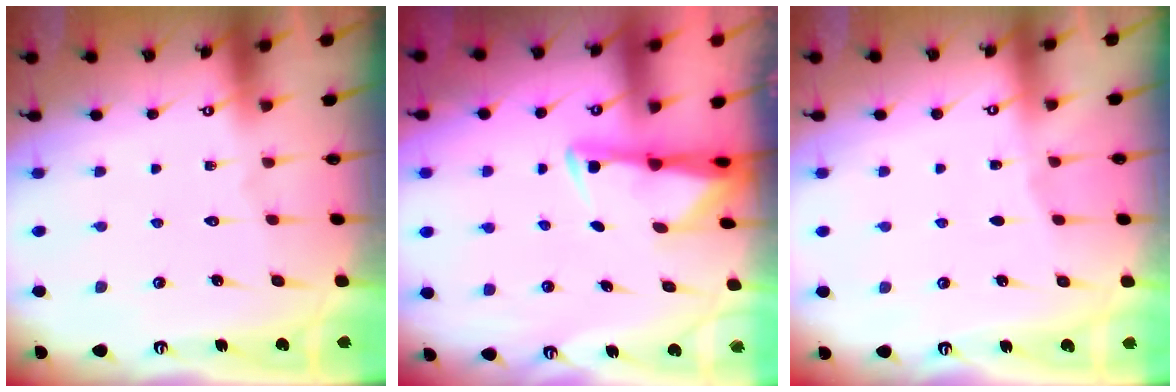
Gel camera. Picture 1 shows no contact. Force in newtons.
{"total": 3.0, "press": 2.9, "slide": 0.5}
{"total": 1.8, "press": 1.8, "slide": 0.2}